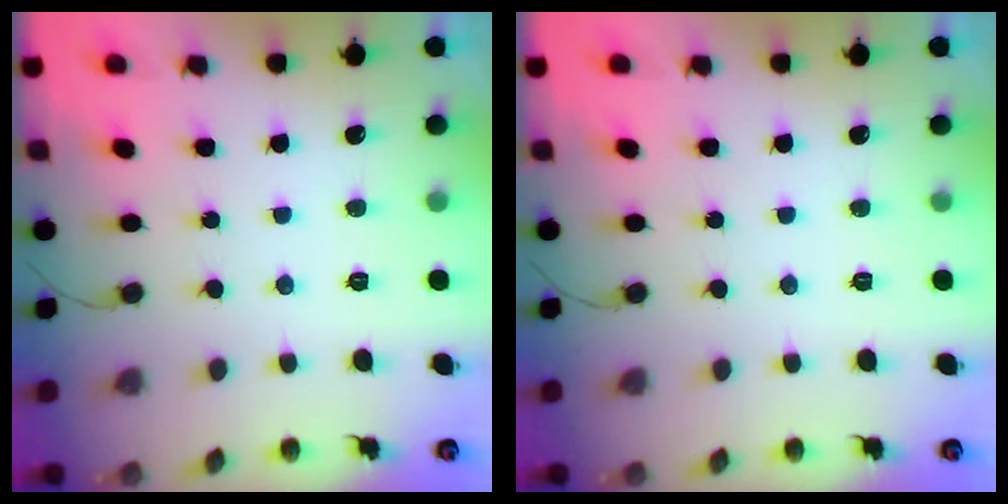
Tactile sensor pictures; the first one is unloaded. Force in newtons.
{"total": 0.0}